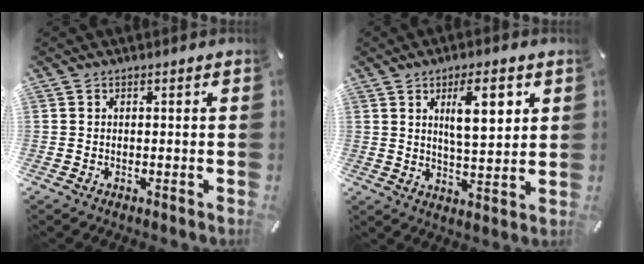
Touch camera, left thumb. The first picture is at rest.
{"total": 10.9, "force": [4.8, 3.9, 9.0], "torque": [-0.135, -0.014, 0.074]}